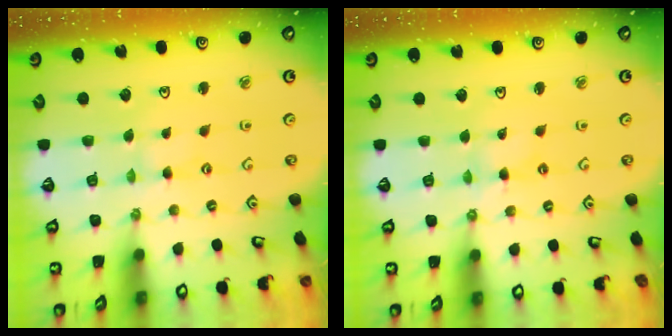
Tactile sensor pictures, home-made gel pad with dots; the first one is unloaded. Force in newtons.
{"total": 1.1, "press": 1.1, "slide": 0.2}